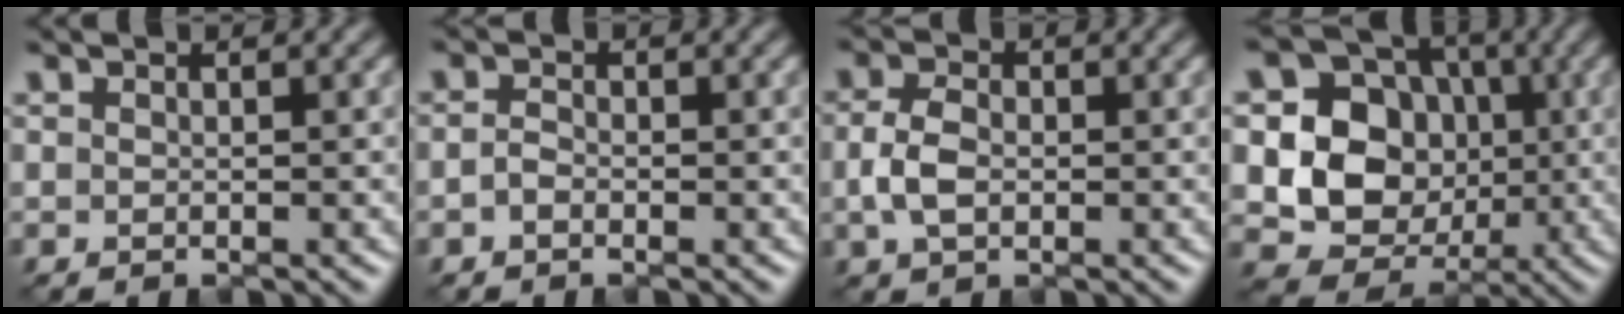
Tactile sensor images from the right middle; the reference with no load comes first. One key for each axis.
{"total": 1.2, "fx": -0.7, "fy": 0.7, "fz": 0.6, "tx": -0.012, "ty": 0.000, "tz": -0.020}
{"total": 3.0, "fx": -0.5, "fy": 2.1, "fz": 2.1, "tx": -0.049, "ty": 0.000, "tz": -0.015}
{"total": 9.1, "fx": -0.1, "fy": 8.1, "fz": 4.3, "tx": -0.069, "ty": -0.008, "tz": -0.012}